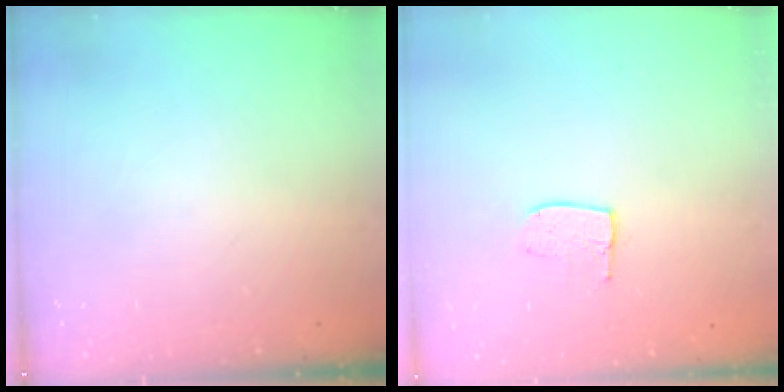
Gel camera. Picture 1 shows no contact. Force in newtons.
{"total": 6.3, "press": 6.3, "slide": 0.4}